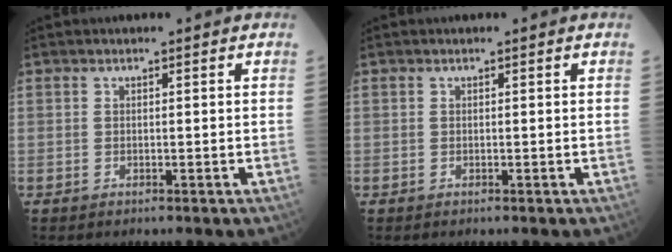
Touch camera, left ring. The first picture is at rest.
{"total": 0.0}